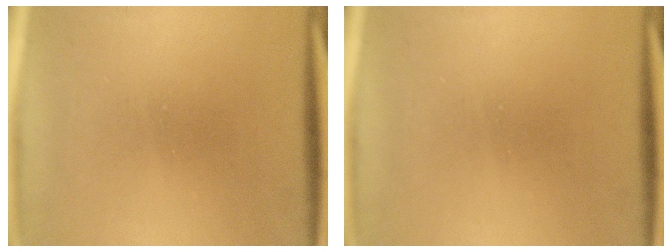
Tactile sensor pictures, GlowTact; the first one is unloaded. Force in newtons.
{"total": 0.0}